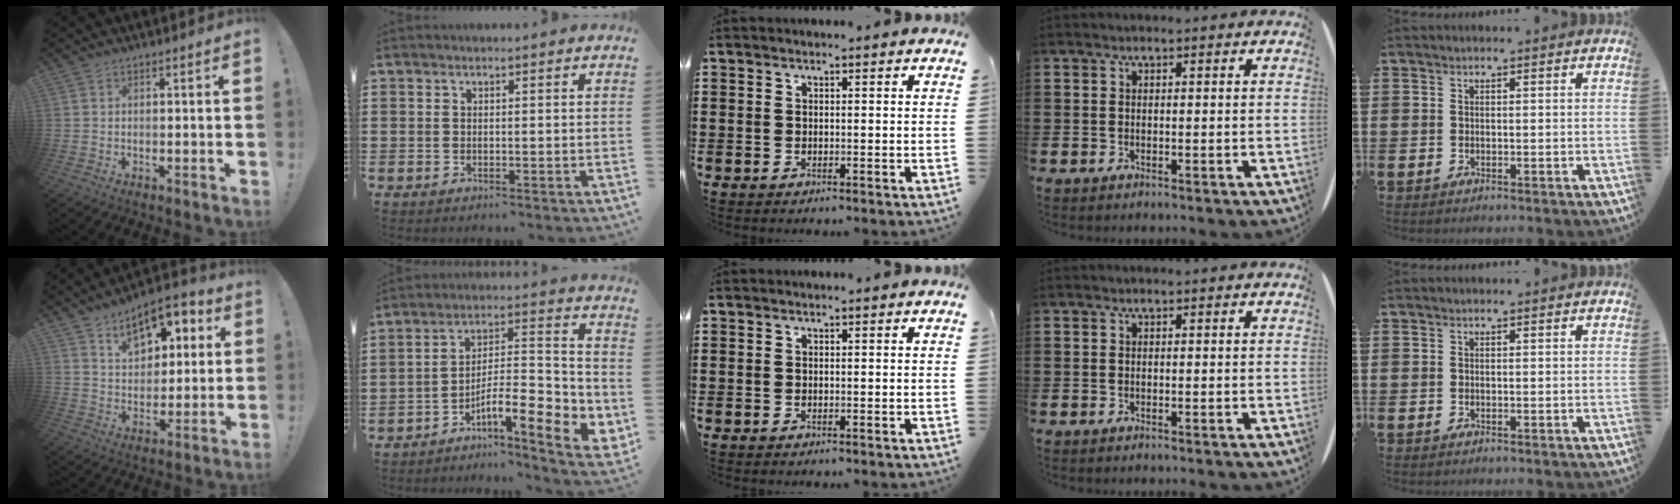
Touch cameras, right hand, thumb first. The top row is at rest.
{"thumb": {"total": 12.7, "force": [7.0, 7.7, 7.3], "torque": [-0.103, -0.034, 0.126]}, "index": {"total": 10.2, "force": [-5.5, 2.4, 8.2], "torque": [-0.127, -0.008, -0.102]}}